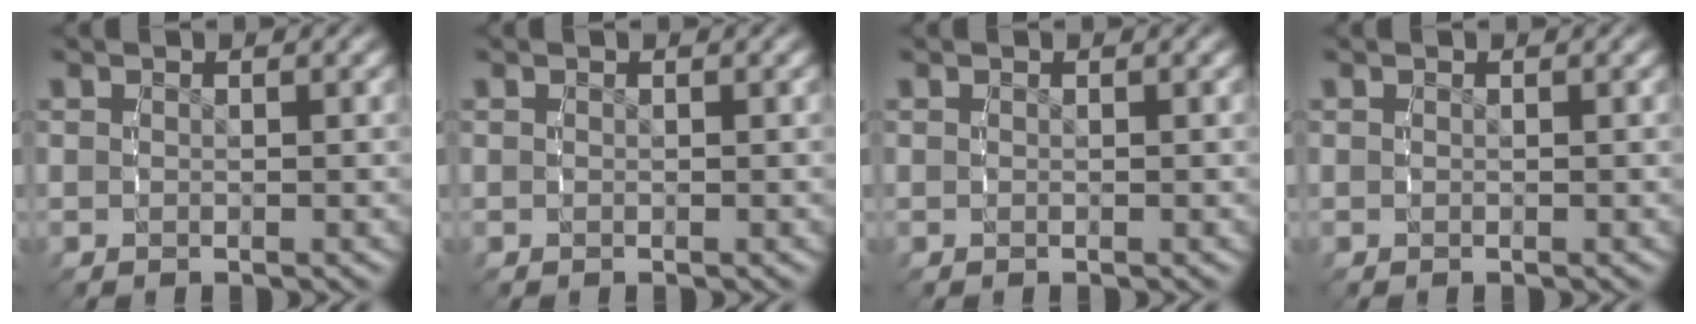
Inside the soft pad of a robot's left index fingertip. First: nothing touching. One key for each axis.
{"total": 0.0}
{"total": 0.0}
{"total": 0.0}